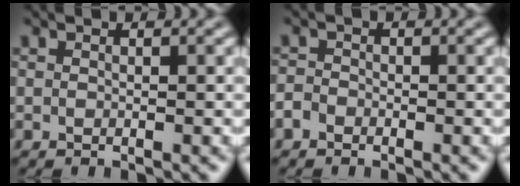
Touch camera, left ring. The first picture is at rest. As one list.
[{"total": 1.3, "force": [-0.9, 0.8, 0.3], "torque": [-0.004, 0.003, -0.022]}]